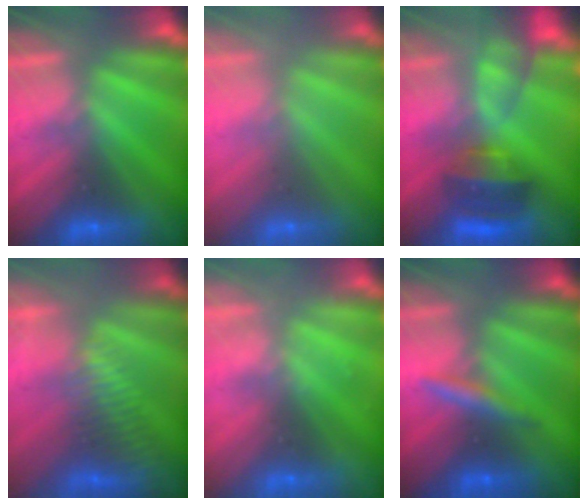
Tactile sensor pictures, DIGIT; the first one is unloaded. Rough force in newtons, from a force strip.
{"total": 2.6}
{"total": 7.8}
{"total": 3.5}
{"total": 2.3}
{"total": 3.2}